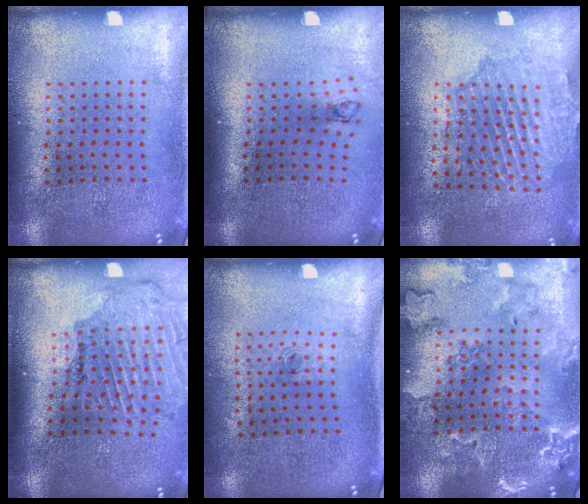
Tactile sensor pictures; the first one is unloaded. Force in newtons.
{"total": 0.7, "press": 0.3, "slide": 0.6}
{"total": 1.5, "press": 1.5, "slide": 0.4}
{"total": 1.9, "press": 1.8, "slide": 0.3}
{"total": 0.6, "press": 0.2, "slide": 0.5}
{"total": 2.0, "press": 2.0, "slide": 0.2}